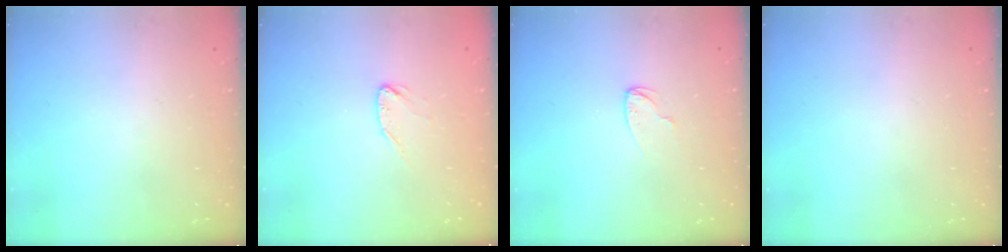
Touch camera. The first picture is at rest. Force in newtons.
{"total": 4.0, "press": 3.9, "slide": 0.4}
{"total": 3.9, "press": 3.9, "slide": 0.4}
{"total": 0.0}